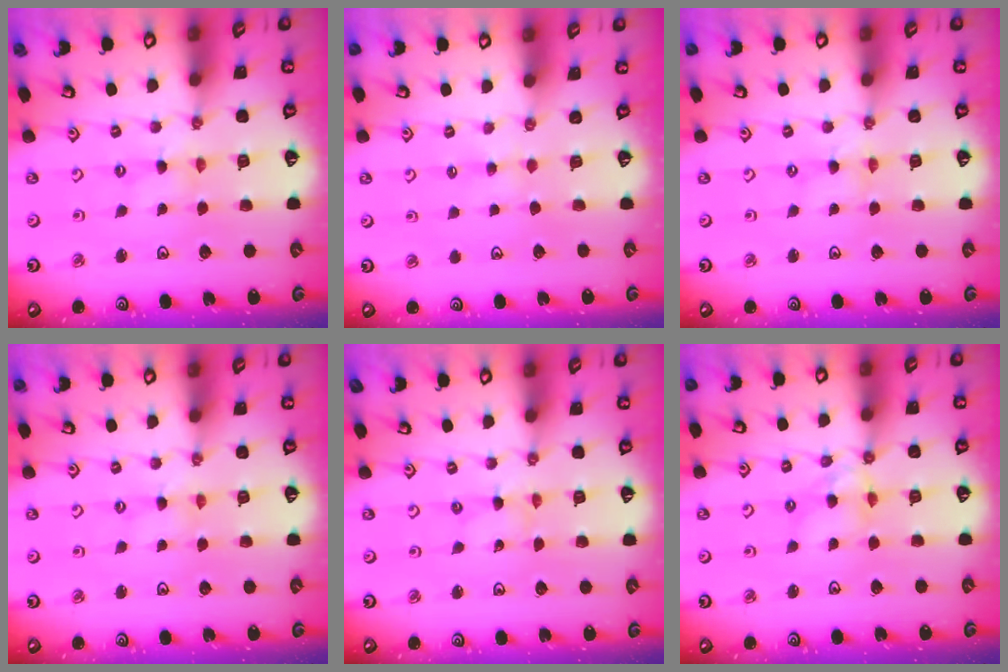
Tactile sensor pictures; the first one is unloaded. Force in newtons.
{"total": 1.5, "press": 1.5, "slide": 0.4}
{"total": 0.6, "press": 0.6, "slide": 0.1}
{"total": 0.7, "press": 0.6, "slide": 0.1}
{"total": 0.0}
{"total": 7.2, "press": 7.2, "slide": 0.6}